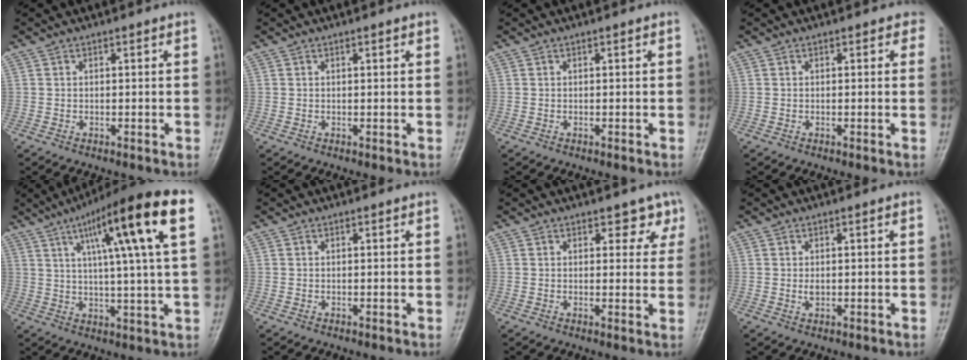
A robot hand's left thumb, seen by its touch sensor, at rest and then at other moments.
{"total": 0.8, "force": [0.5, 0.1, 0.7], "torque": [-0.009, 0.000, 0.005]}
{"total": 0.0}
{"total": 1.9, "force": [1.1, 1.3, 1.0], "torque": [0.017, -0.001, -0.001]}
{"total": 18.8, "force": [7.5, 1.9, 17.1], "torque": [-0.256, 0.003, 0.106]}
{"total": 0.0}
{"total": 3.8, "force": [2.4, 2.3, 1.7], "torque": [0.012, -0.011, 0.027]}
{"total": 1.2, "force": [0.0, 0.9, 0.9], "torque": [-0.009, 0.000, 0.001]}